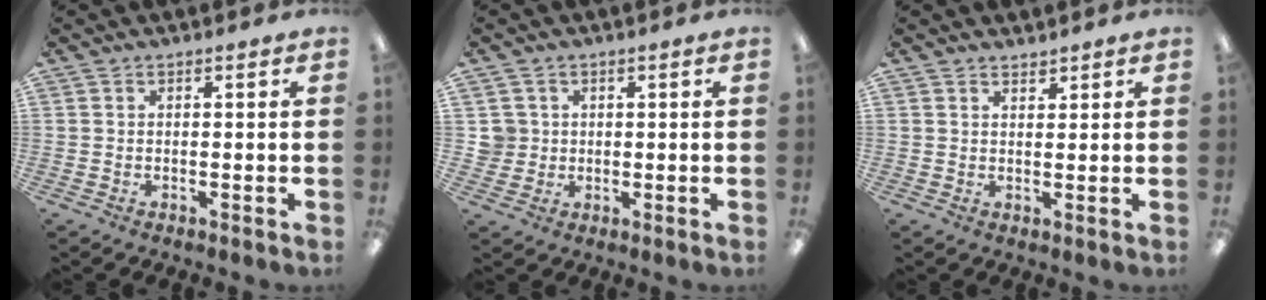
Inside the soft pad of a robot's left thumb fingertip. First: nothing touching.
{"total": 4.1, "force": [0.8, 4.0, 0.3], "torque": [-0.009, 0.006, 0.015]}
{"total": 1.7, "force": [1.7, 0.4, 0.0], "torque": [0.008, -0.009, 0.031]}